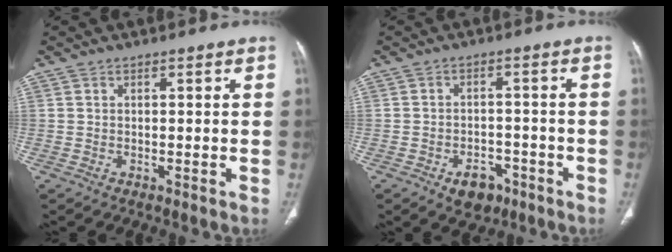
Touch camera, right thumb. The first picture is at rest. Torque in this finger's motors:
{"motor_torque": [2.12, 0.33, 0.45, -0.33, 0.00]}